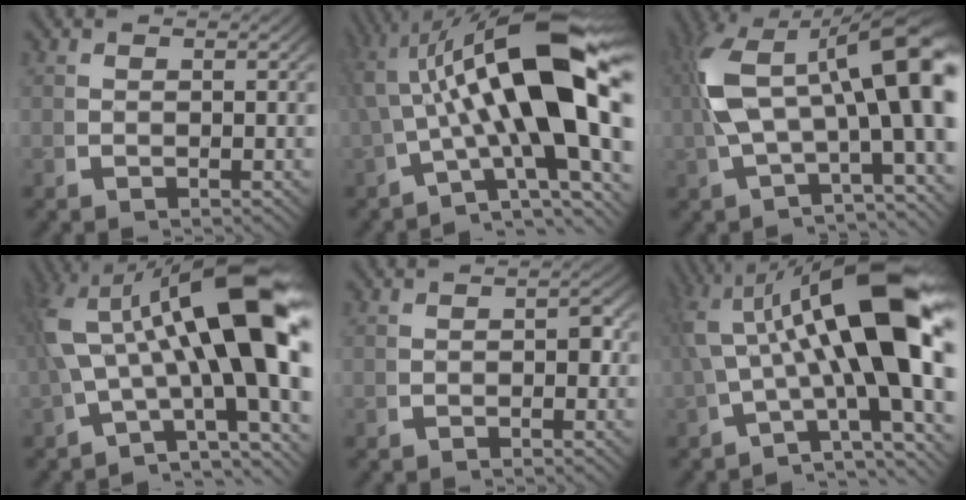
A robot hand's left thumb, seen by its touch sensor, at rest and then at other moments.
{"total": 18.9, "force": [1.7, 8.5, 16.7], "torque": [-0.270, -0.015, 0.034]}
{"total": 14.5, "force": [0.9, 6.9, 12.8], "torque": [-0.208, 0.001, 0.015]}
{"total": 19.8, "force": [0.3, 10.3, 16.9], "torque": [-0.284, -0.023, 0.013]}
{"total": 1.4, "force": [-0.3, 0.9, 1.0], "torque": [-0.015, 0.000, -0.008]}
{"total": 18.8, "force": [1.5, 8.7, 16.6], "torque": [-0.268, -0.017, 0.032]}